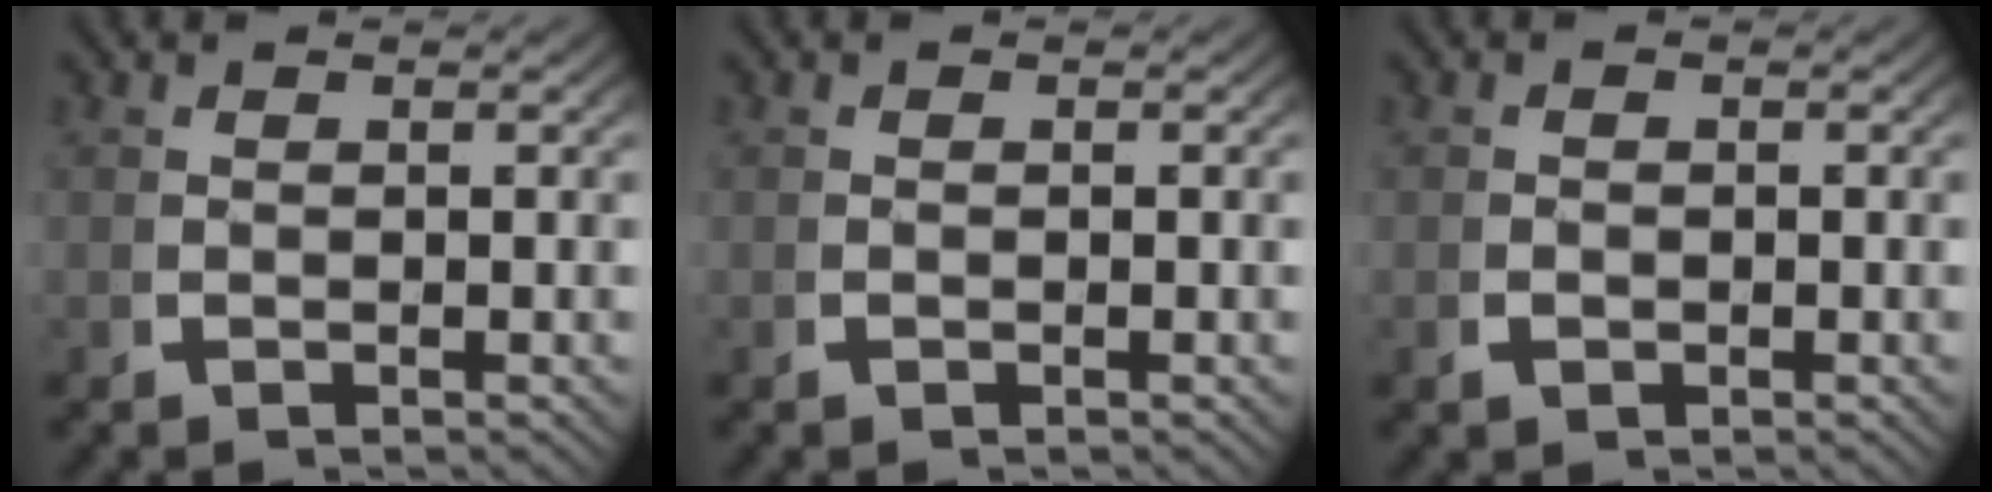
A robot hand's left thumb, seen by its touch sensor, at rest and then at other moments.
{"total": 0.0}
{"total": 0.9, "force": [-0.3, 0.7, 0.4], "torque": [-0.011, -0.005, -0.005]}